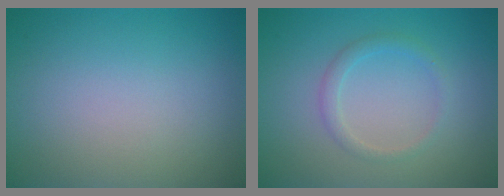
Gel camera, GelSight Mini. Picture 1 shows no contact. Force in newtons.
{"total": 1.5, "press": 1.5, "slide": 0.1}